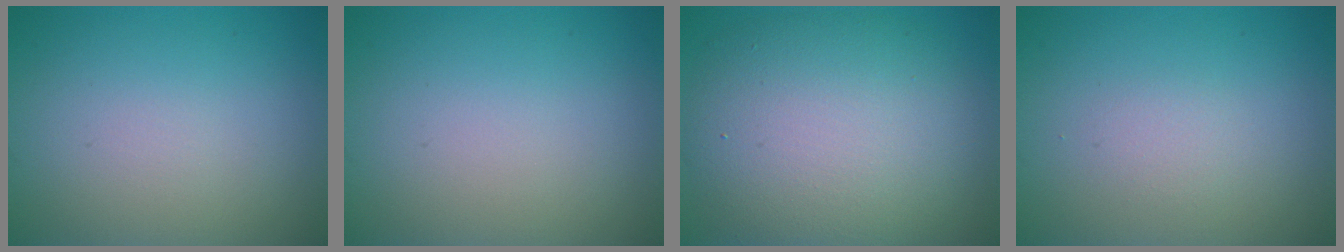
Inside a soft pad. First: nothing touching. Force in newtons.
{"total": 0.0}
{"total": 10.6, "press": 10.6, "slide": 0.5}
{"total": 1.0, "press": 1.0, "slide": 0.0}